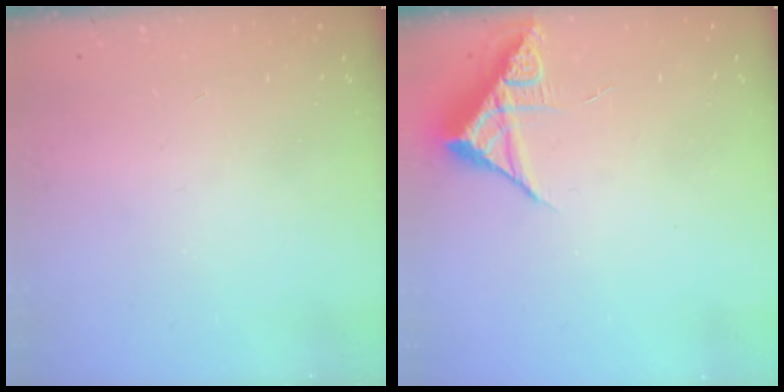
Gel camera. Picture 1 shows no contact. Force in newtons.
{"total": 7.1, "press": 7.1, "slide": 0.3}